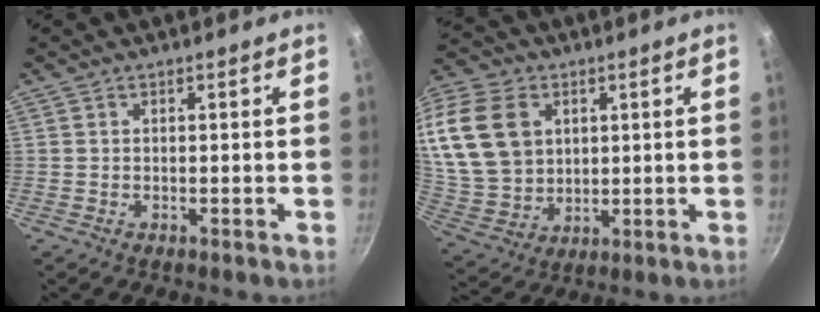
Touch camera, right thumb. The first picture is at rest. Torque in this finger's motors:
{"motor_torque": [-1.42, 2.47, 1.09, 1.35, 0.25]}